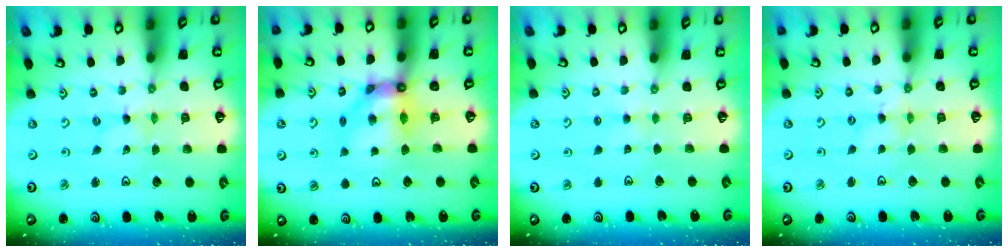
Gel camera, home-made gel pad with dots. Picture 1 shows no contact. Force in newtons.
{"total": 9.7, "press": 9.7, "slide": 1.0}
{"total": 1.3, "press": 1.3, "slide": 0.2}
{"total": 2.4, "press": 2.3, "slide": 0.4}